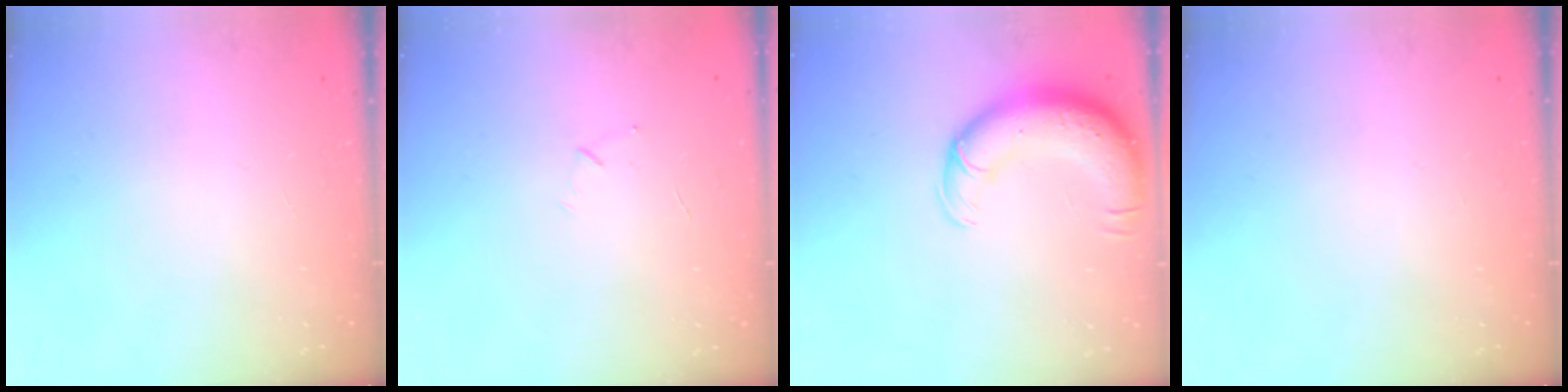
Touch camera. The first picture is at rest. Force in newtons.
{"total": 3.6, "press": 3.5, "slide": 0.9}
{"total": 14.4, "press": 14.0, "slide": 3.4}
{"total": 0.0}